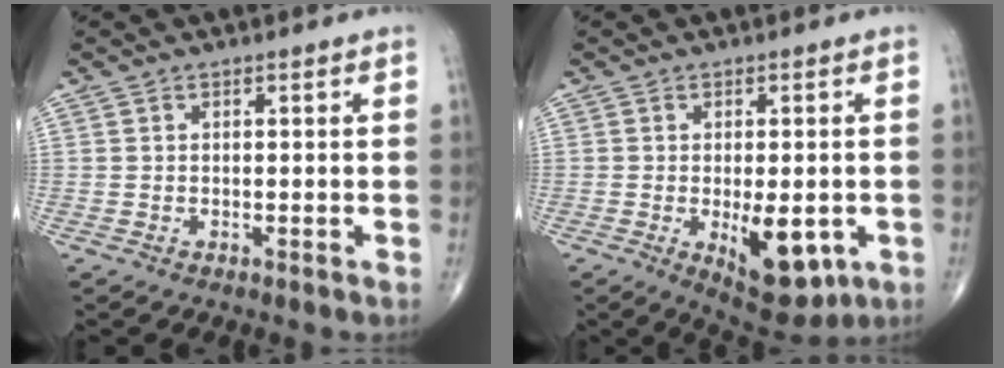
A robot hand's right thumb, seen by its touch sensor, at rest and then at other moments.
{"total": 10.7, "force": [-2.8, 4.8, 9.1], "torque": [-0.107, -0.013, -0.027]}